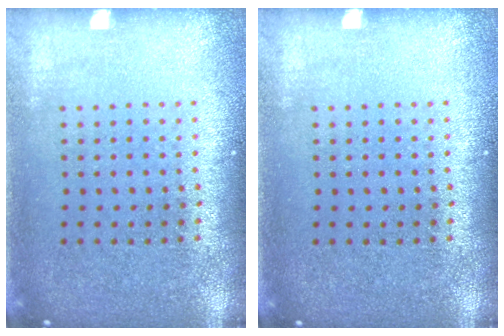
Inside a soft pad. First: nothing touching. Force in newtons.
{"total": 0.0}